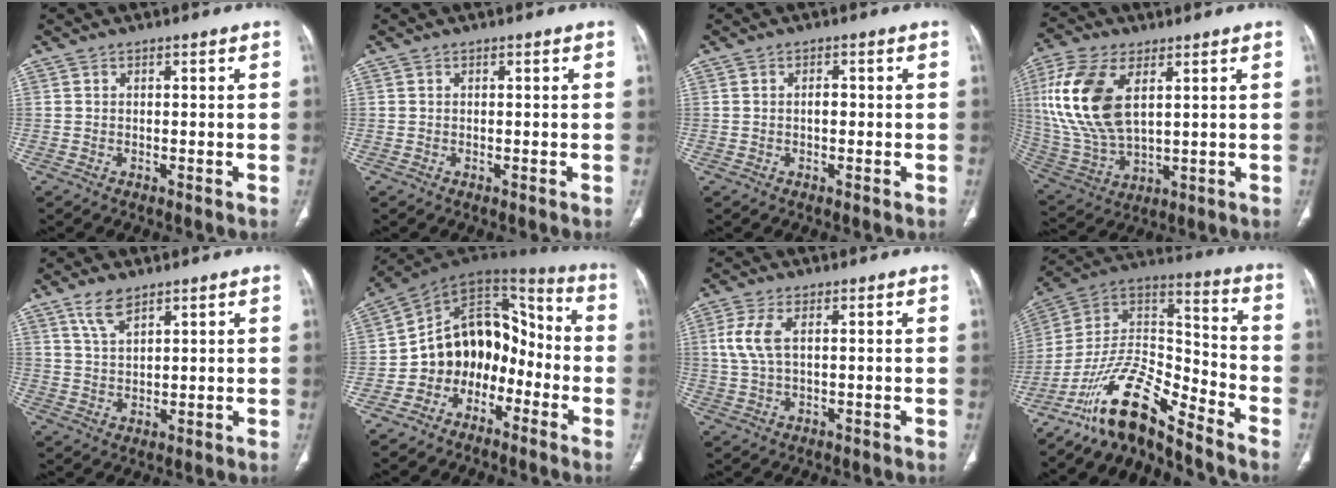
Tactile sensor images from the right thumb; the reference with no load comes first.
{"total": 0.0}
{"total": 1.4, "force": [0.0, 0.9, 1.1], "torque": [-0.019, 0.005, 0.000]}
{"total": 17.7, "force": [5.1, 9.4, 14.1], "torque": [-0.305, -0.011, 0.107]}
{"total": 5.2, "force": [3.6, 2.2, 3.1], "torque": [-0.057, -0.018, 0.075]}
{"total": 14.6, "force": [-5.0, 11.1, 8.1], "torque": [-0.074, 0.099, -0.094]}
{"total": 5.6, "force": [1.5, 2.5, 4.9], "torque": [-0.128, 0.003, 0.034]}
{"total": 14.6, "force": [-12.3, 3.1, 7.2], "torque": [-0.133, 0.106, -0.231]}